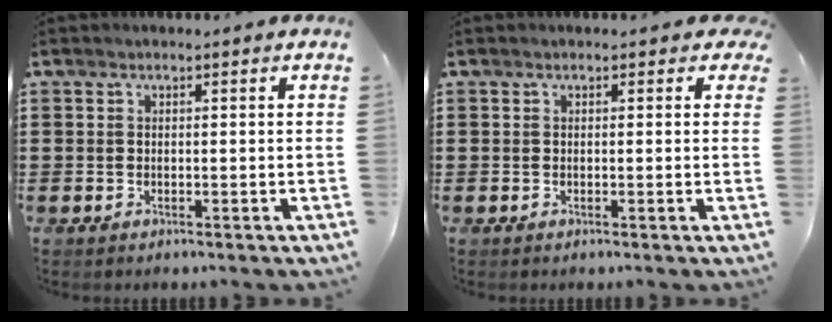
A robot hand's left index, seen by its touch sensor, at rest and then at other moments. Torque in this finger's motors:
{"motor_torque": [2.14, 0.00, 0.36, 0.03]}